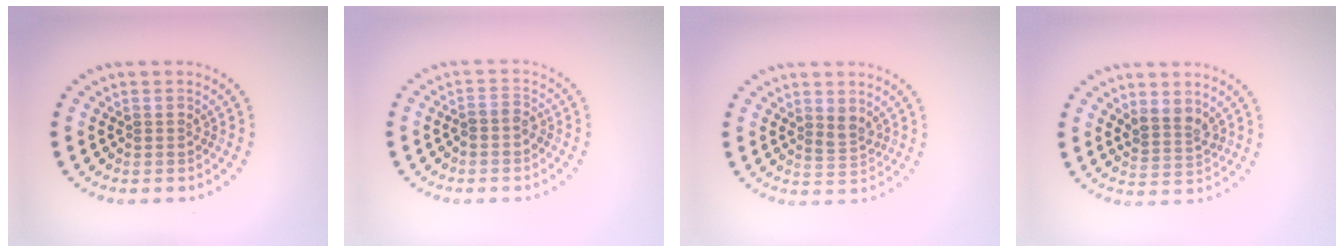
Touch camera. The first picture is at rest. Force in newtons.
{"total": 1.5, "press": 1.3, "slide": 0.8}
{"total": 1.5, "press": 1.2, "slide": 0.8}
{"total": 2.2, "press": 1.8, "slide": 1.3}